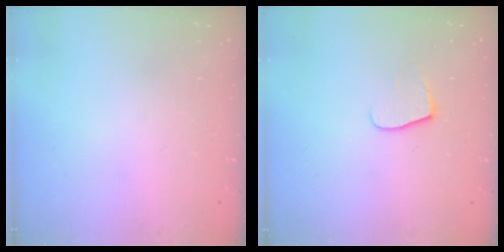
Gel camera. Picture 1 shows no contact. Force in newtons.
{"total": 5.4, "press": 5.4, "slide": 0.5}